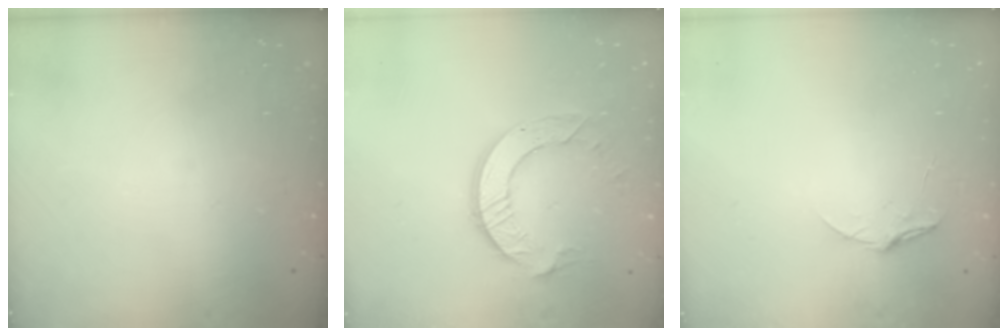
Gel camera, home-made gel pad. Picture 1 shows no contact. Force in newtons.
{"total": 9.7, "press": 9.7, "slide": 0.8}
{"total": 5.3, "press": 5.2, "slide": 0.6}